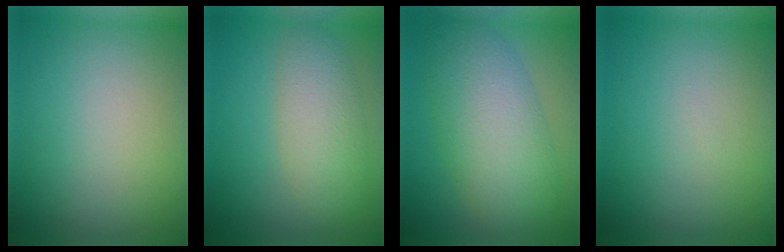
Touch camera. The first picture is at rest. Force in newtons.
{"total": 4.1, "press": 4.1, "slide": 0.3}
{"total": 8.2, "press": 8.2, "slide": 0.2}
{"total": 0.0}